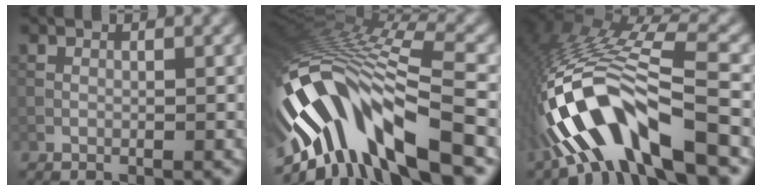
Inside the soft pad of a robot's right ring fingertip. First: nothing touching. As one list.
[{"total": 12.4, "force": [-6.7, 3.7, 9.8], "torque": [-0.177, 0.016, -0.110]}, {"total": 11.5, "force": [-5.8, 3.2, 9.3], "torque": [-0.186, 0.011, -0.103]}]